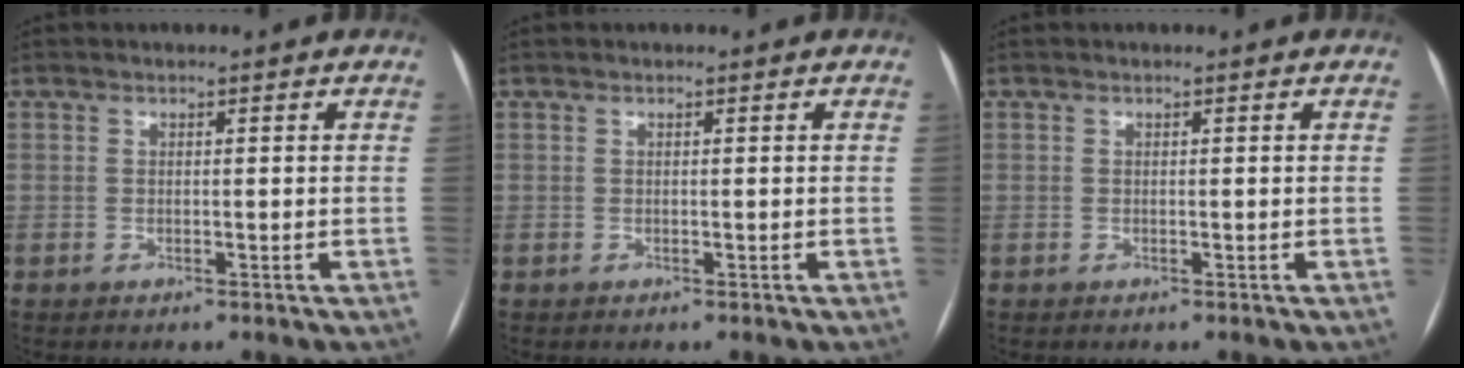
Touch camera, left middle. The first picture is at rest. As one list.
[{"total": 0.0}, {"total": 0.0}]